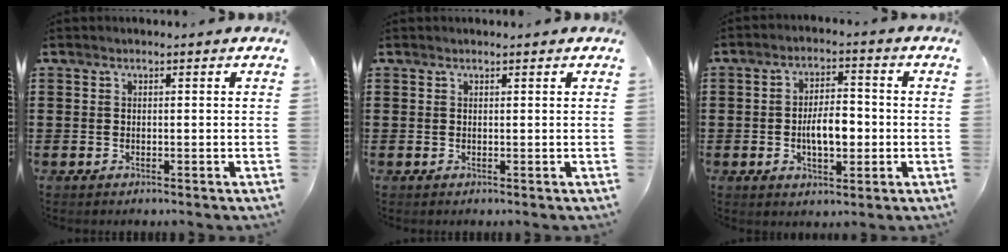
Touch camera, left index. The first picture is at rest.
{"total": 0.0}
{"total": 6.1, "force": [-1.0, 2.9, 5.3], "torque": [-0.085, 0.000, -0.024]}